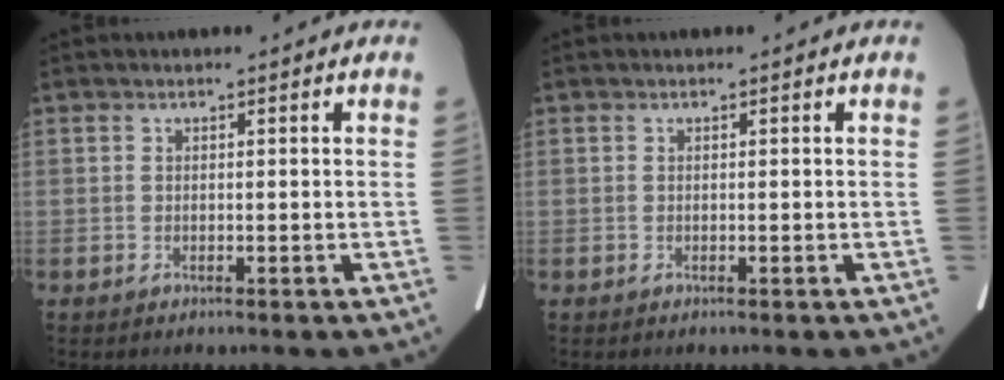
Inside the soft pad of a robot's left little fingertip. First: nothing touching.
{"total": 0.0}